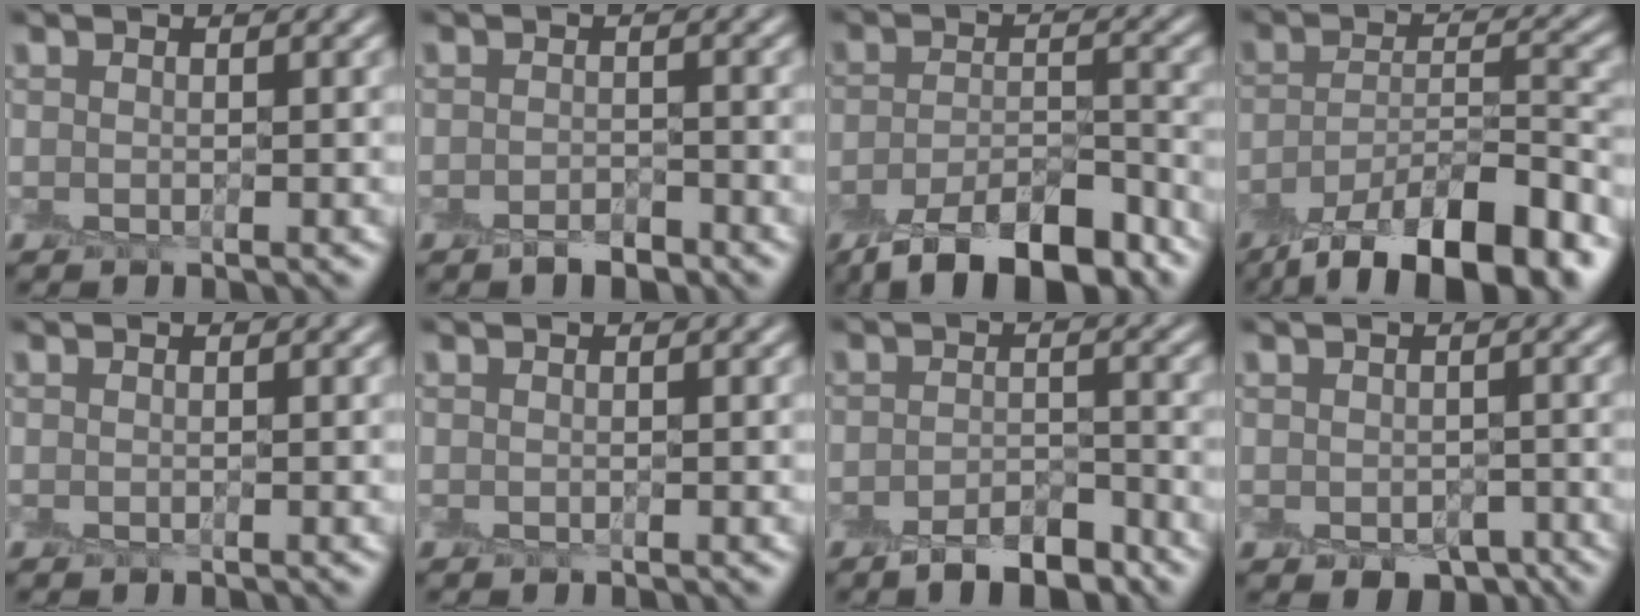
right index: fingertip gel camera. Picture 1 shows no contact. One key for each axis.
{"total": 1.7, "fx": -1.4, "fy": 0.6, "fz": 0.7, "tx": -0.012, "ty": 0.001, "tz": -0.025}
{"total": 8.7, "fx": -6.4, "fy": 2.9, "fz": 5.2, "tx": -0.085, "ty": -0.011, "tz": -0.107}
{"total": 11.7, "fx": -8.2, "fy": 3.6, "fz": 7.6, "tx": -0.128, "ty": -0.009, "tz": -0.140}
{"total": 0.0}
{"total": 0.0}
{"total": 4.2, "fx": -3.2, "fy": 1.7, "fz": 2.2, "tx": -0.030, "ty": 0.000, "tz": -0.053}
{"total": 3.2, "fx": -1.8, "fy": 2.1, "fz": 1.6, "tx": -0.018, "ty": -0.018, "tz": -0.021}